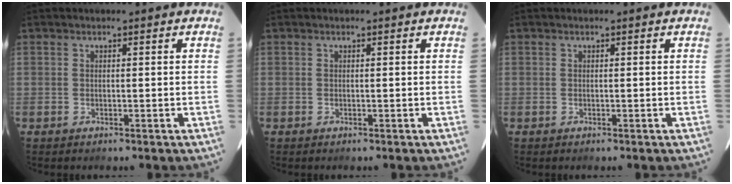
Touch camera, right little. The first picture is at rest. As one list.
[{"total": 0.0}, {"total": 0.0}]